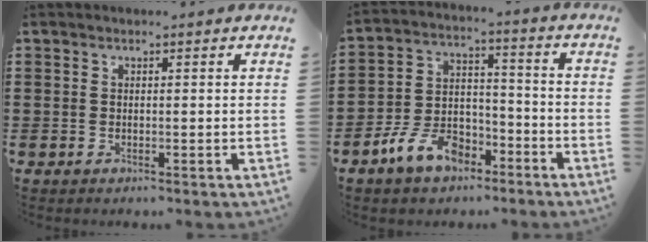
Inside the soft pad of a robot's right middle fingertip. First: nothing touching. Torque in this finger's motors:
{"motor_torque": [2.14, 0.00, 0.62, 0.07]}